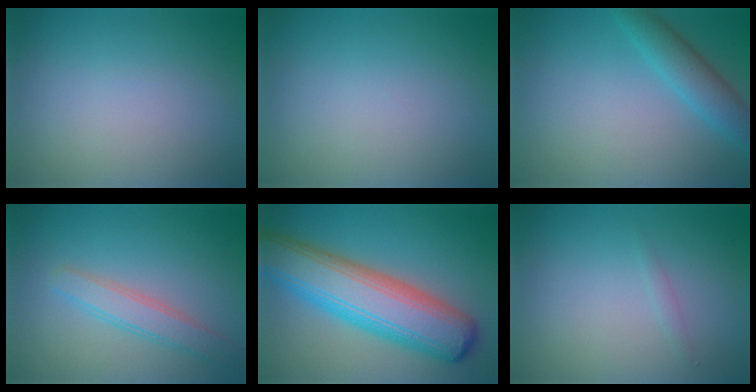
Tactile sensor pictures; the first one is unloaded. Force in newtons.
{"total": 0.0}
{"total": 3.3, "press": 3.3, "slide": 0.1}
{"total": 2.7, "press": 2.7, "slide": 0.1}
{"total": 10.2, "press": 10.2, "slide": 0.3}
{"total": 0.6, "press": 0.6, "slide": 0.0}